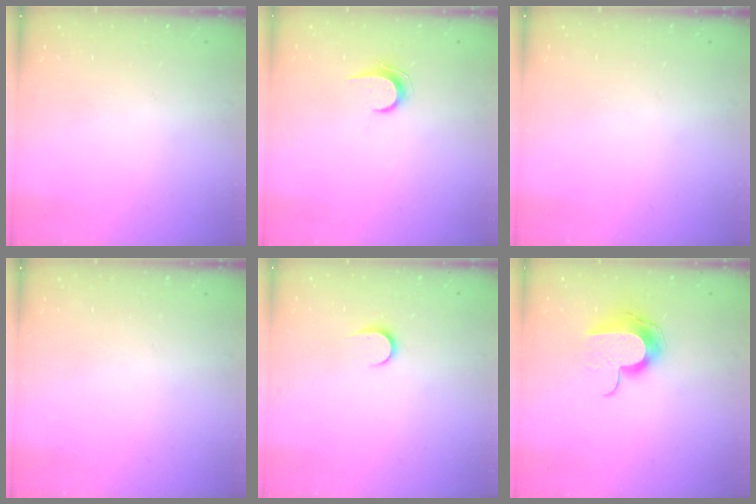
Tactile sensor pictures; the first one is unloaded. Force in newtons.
{"total": 6.7, "press": 6.7, "slide": 0.7}
{"total": 0.0}
{"total": 0.0}
{"total": 5.1, "press": 5.1, "slide": 0.5}
{"total": 9.9, "press": 9.9, "slide": 0.2}